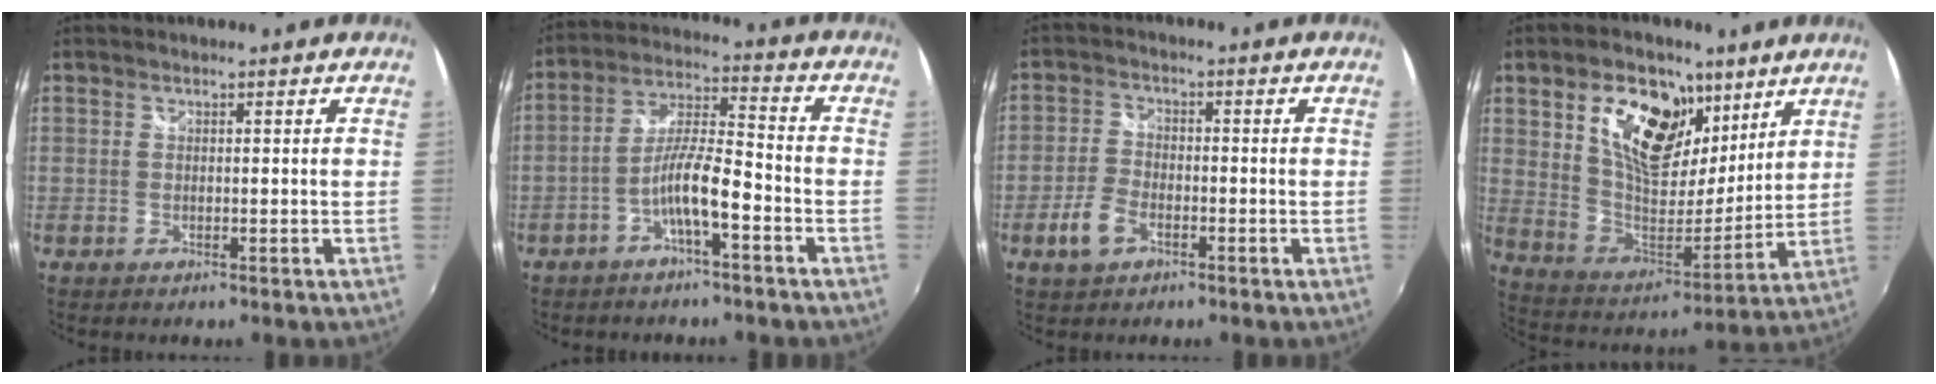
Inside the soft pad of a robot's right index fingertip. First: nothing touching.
{"total": 8.0, "force": [-4.1, 1.1, 6.8], "torque": [-0.141, 0.014, -0.075]}
{"total": 5.5, "force": [-2.8, 3.1, 3.6], "torque": [-0.084, 0.002, -0.051]}
{"total": 18.8, "force": [9.2, 10.4, 12.6], "torque": [-0.218, 0.005, 0.166]}